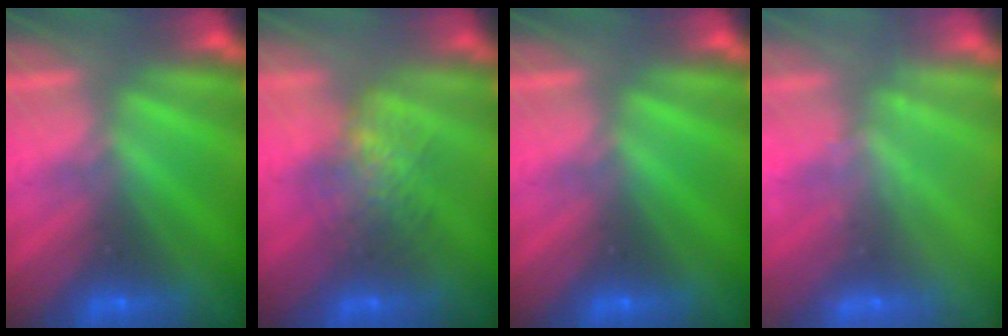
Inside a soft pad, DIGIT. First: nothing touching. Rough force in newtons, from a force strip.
{"total": 4.6}
{"total": 0.0}
{"total": 2.2}